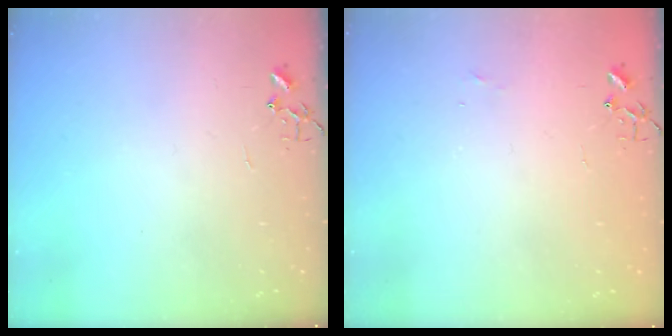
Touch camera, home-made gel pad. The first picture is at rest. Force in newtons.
{"total": 4.2, "press": 4.2, "slide": 0.5}